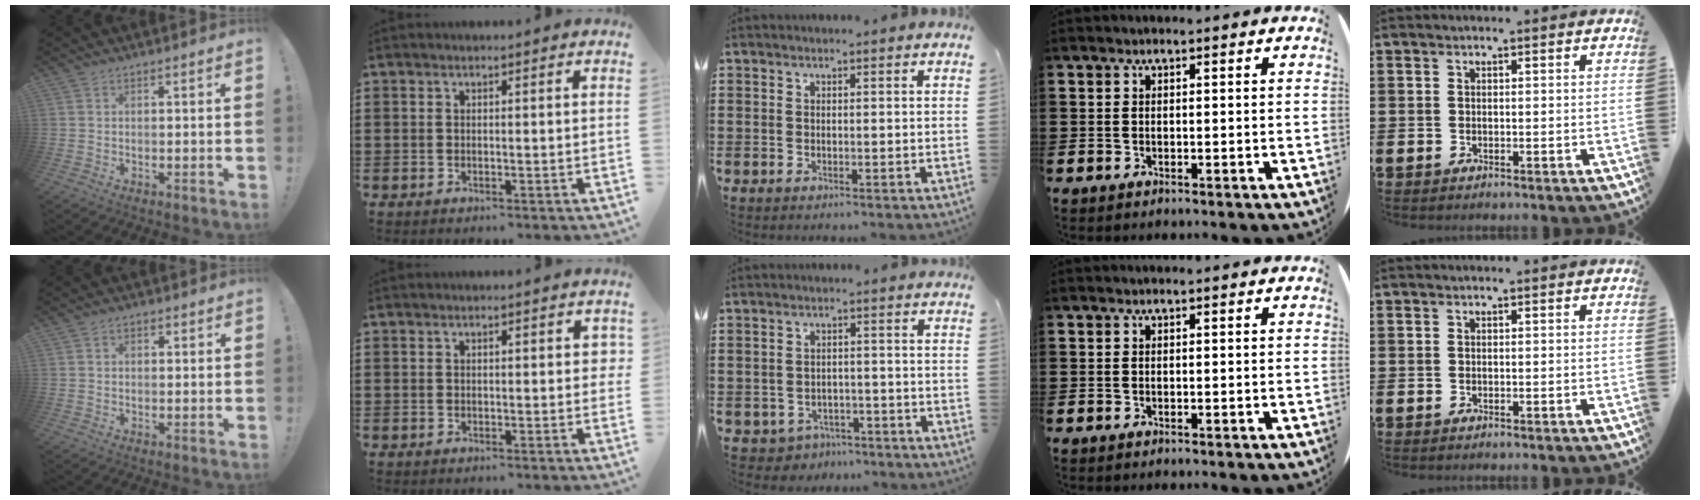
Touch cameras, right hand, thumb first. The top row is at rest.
{"thumb": {"total": 1.4, "force": [0.3, 1.2, 0.8], "torque": [-0.009, 0.002, 0.005]}, "index": {"total": 1.2, "force": [0.2, 0.6, 1.1], "torque": [-0.021, 0.006, 0.002]}, "middle": {"total": 2.6, "force": [-2.4, 1.0, -0.2], "torque": [-0.007, 0.001, -0.055]}}